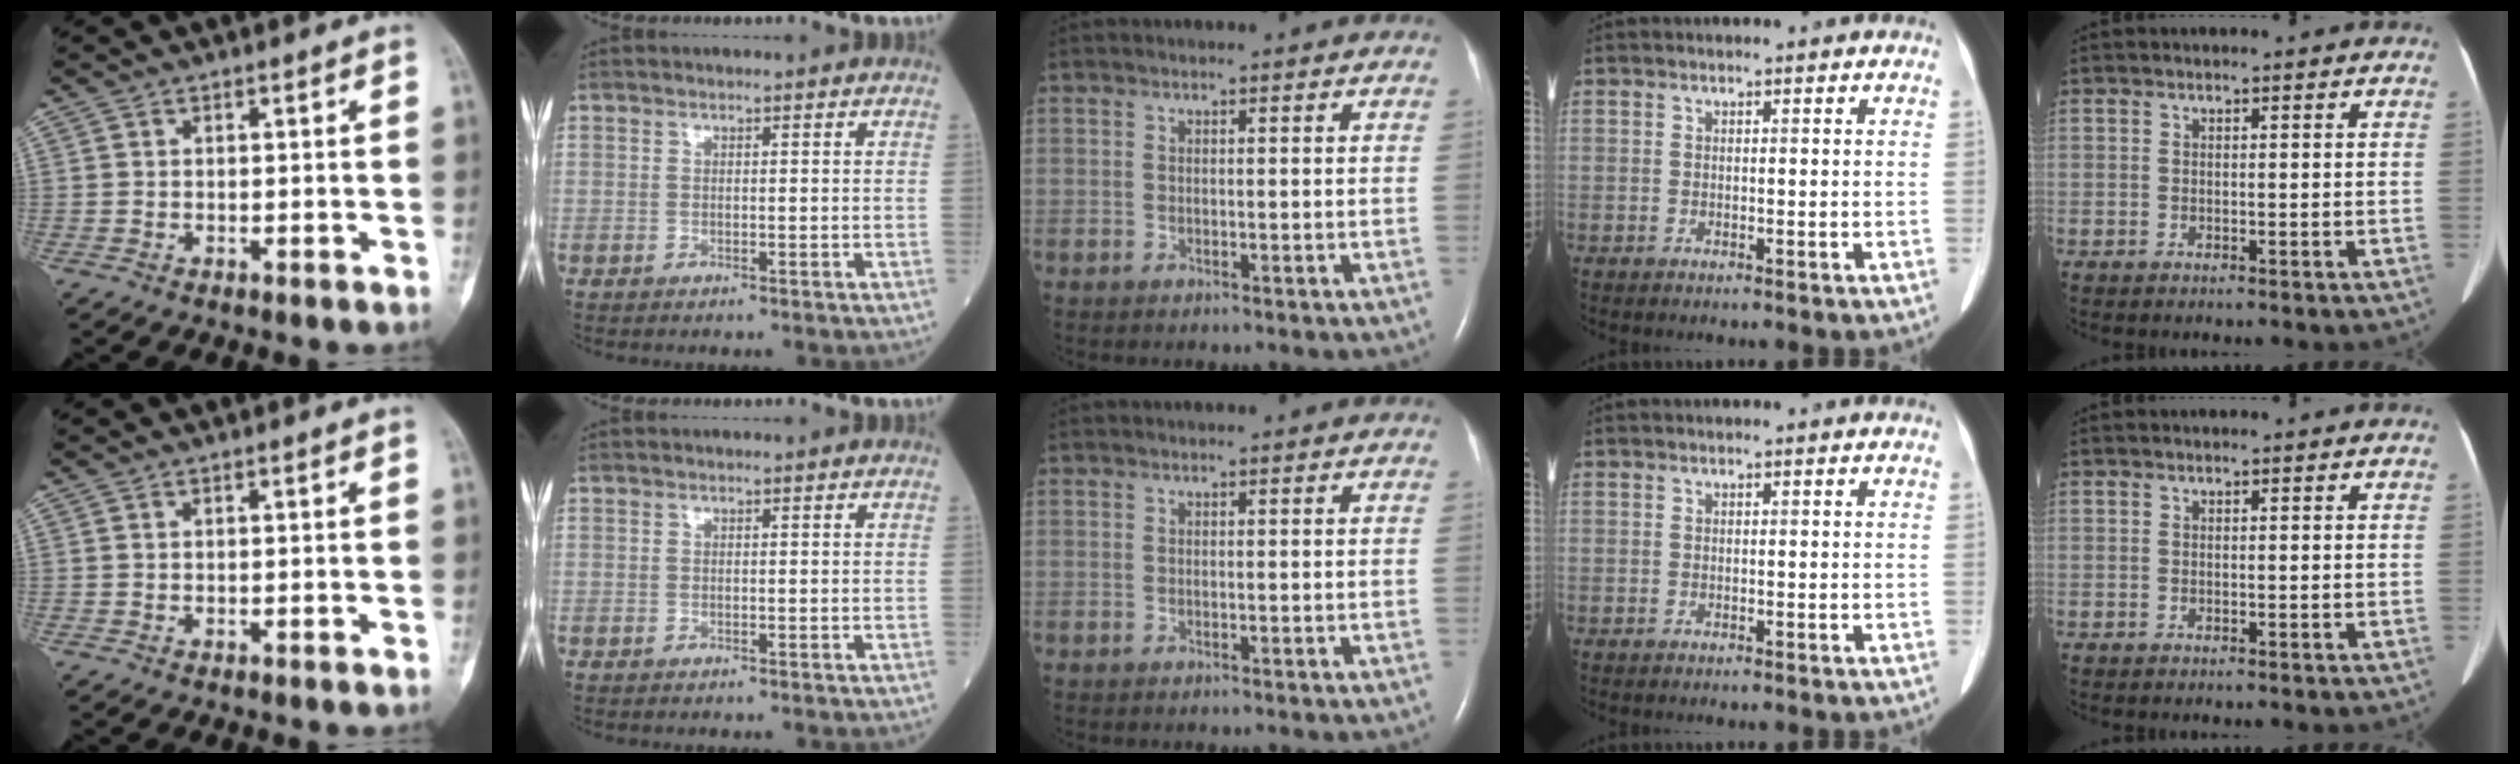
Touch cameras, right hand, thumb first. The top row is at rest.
{}